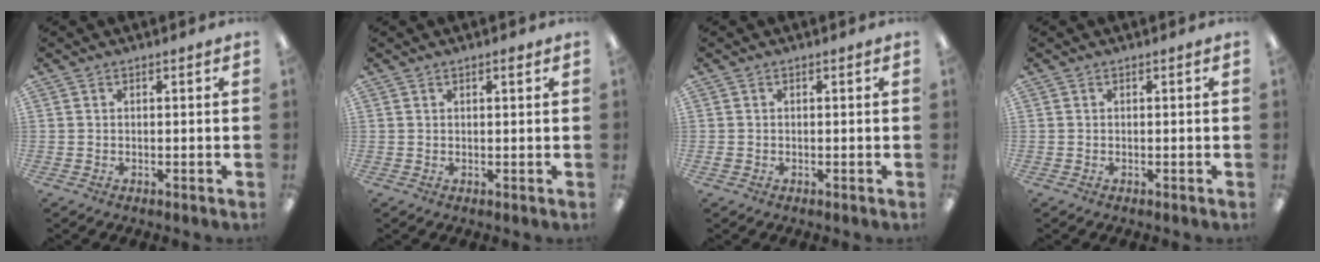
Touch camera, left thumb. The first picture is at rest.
{"total": 1.2, "force": [0.9, 0.3, 0.7], "torque": [-0.007, -0.003, 0.013]}
{"total": 0.8, "force": [-0.1, 0.7, 0.4], "torque": [-0.007, 0.004, -0.004]}
{"total": 0.0}